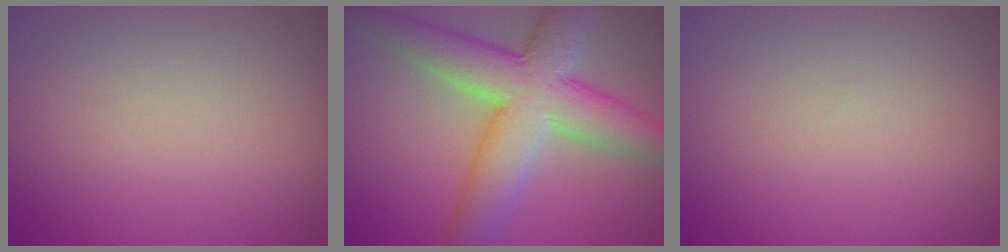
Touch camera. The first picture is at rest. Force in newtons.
{"total": 9.2, "press": 9.2, "slide": 0.5}
{"total": 0.0}